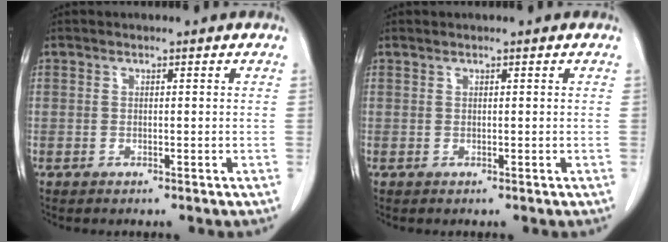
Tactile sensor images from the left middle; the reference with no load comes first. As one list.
[{"total": 0.0}]